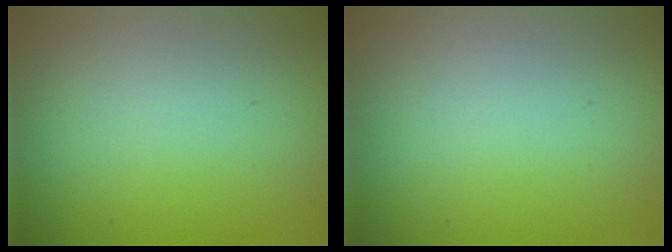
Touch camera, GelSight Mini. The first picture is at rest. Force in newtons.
{"total": 0.0}